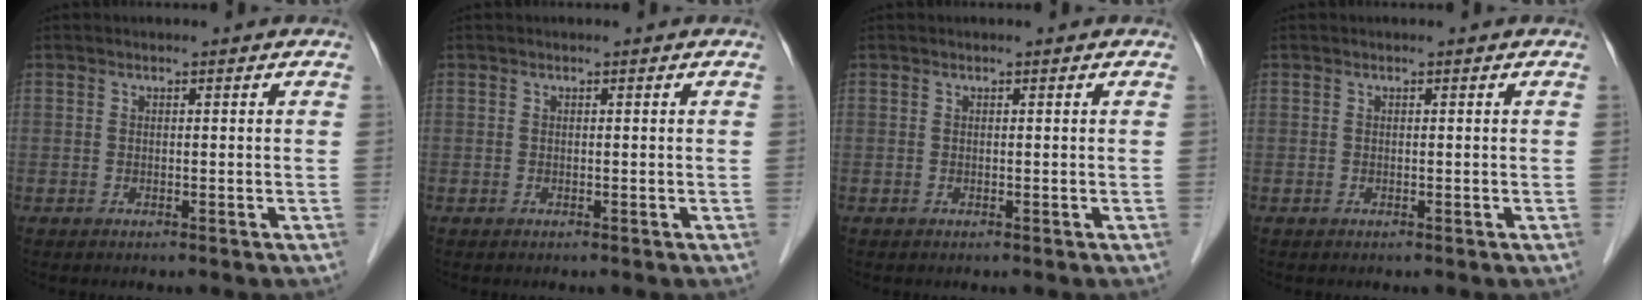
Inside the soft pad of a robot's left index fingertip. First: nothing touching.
{"total": 0.0}
{"total": 0.0}
{"total": 0.0}